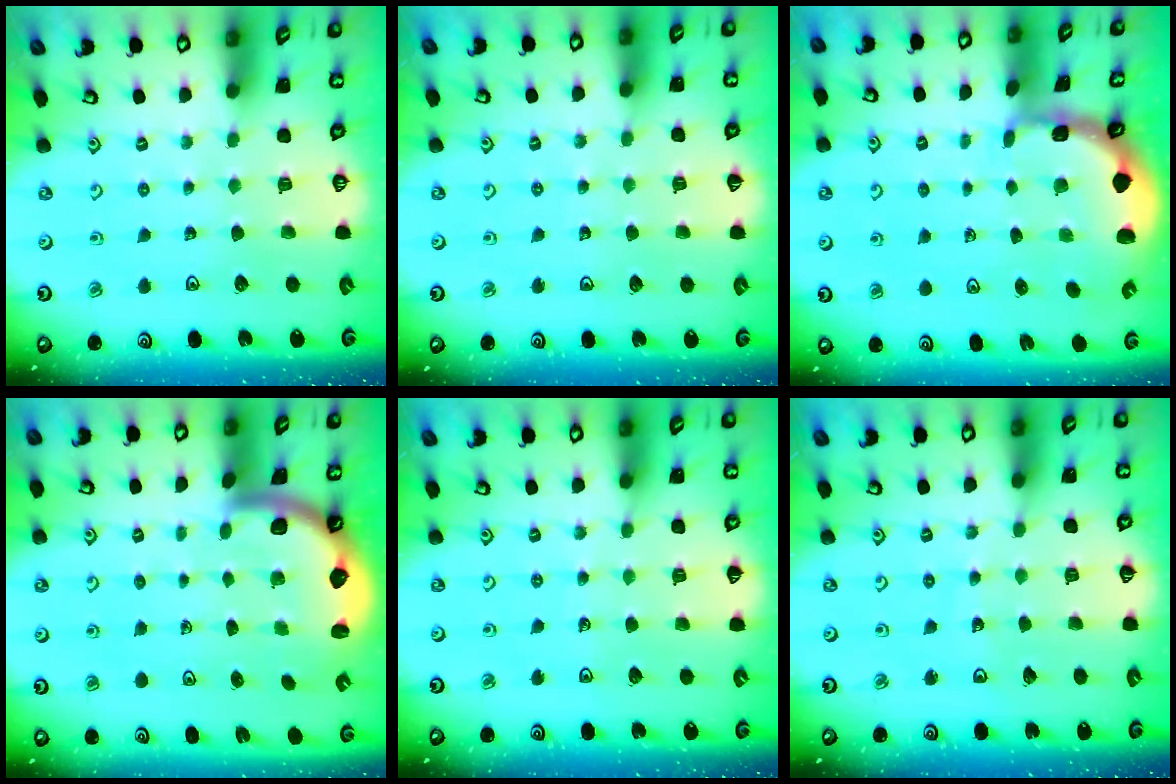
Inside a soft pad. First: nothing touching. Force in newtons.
{"total": 2.4, "press": 2.4, "slide": 0.3}
{"total": 1.3, "press": 1.3, "slide": 0.2}
{"total": 2.5, "press": 2.5, "slide": 0.4}
{"total": 3.7, "press": 3.7, "slide": 0.4}
{"total": 3.4, "press": 3.4, "slide": 0.2}